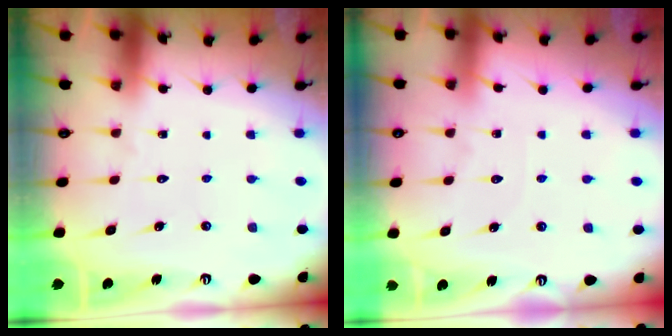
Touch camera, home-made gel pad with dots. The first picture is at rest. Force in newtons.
{"total": 3.0, "press": 2.9, "slide": 0.4}